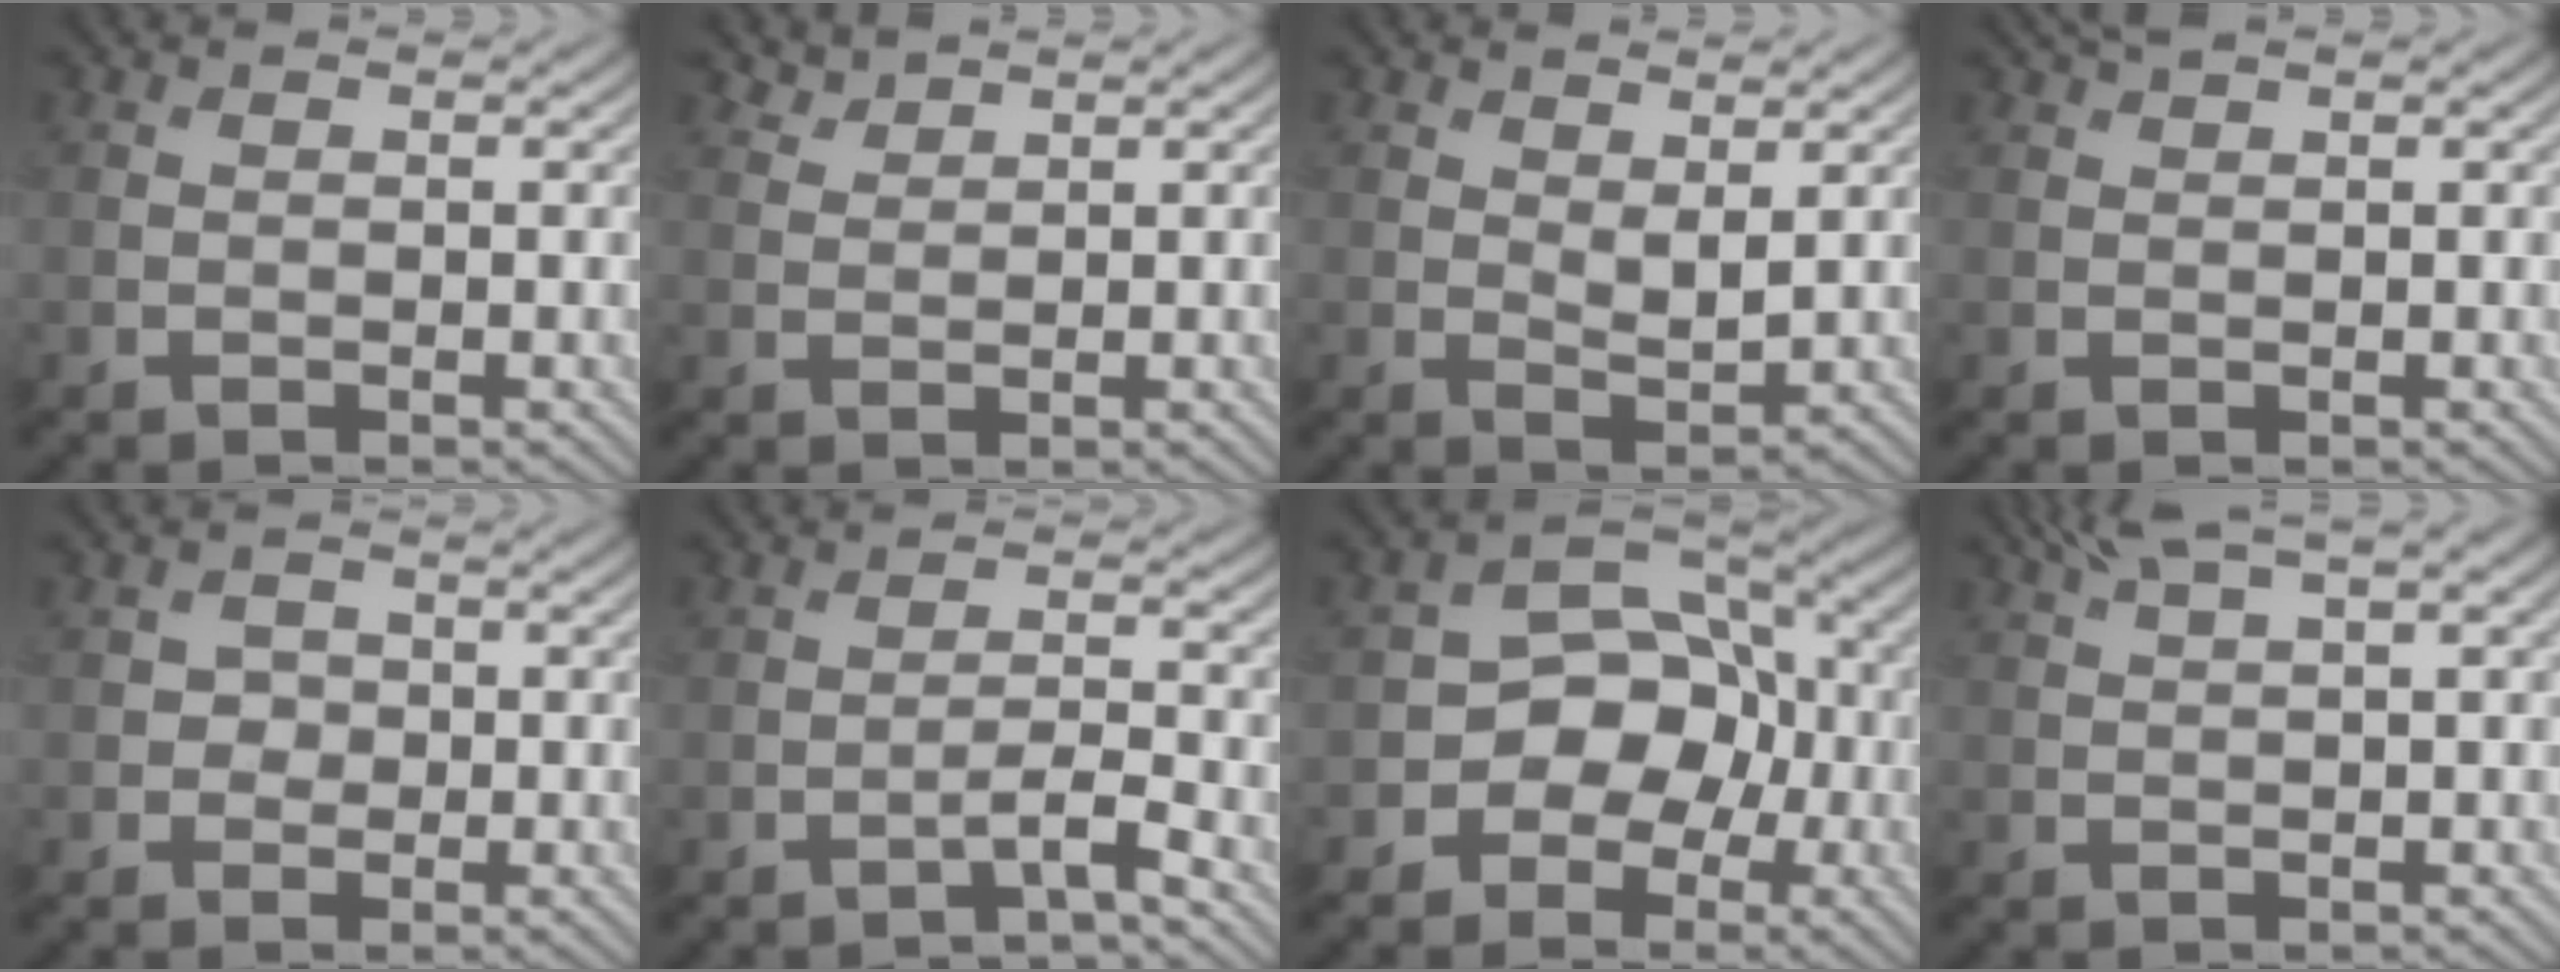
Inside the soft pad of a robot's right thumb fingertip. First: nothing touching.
{"total": 1.8, "force": [1.8, 0.3, 0.3], "torque": [-0.012, 0.000, 0.042]}
{"total": 2.6, "force": [1.4, 1.1, 1.9], "torque": [-0.038, -0.006, 0.028]}
{"total": 1.3, "force": [1.1, 0.1, 0.7], "torque": [-0.020, 0.007, 0.021]}
{"total": 1.6, "force": [-0.2, 1.6, 0.4], "torque": [-0.003, -0.002, -0.009]}
{"total": 2.5, "force": [-1.9, 0.2, 1.7], "torque": [-0.032, 0.010, -0.043]}
{"total": 6.6, "force": [-2.2, 5.2, 3.4], "torque": [-0.031, 0.010, -0.055]}
{"total": 4.8, "force": [2.7, 0.8, 3.9], "torque": [-0.074, 0.019, 0.049]}